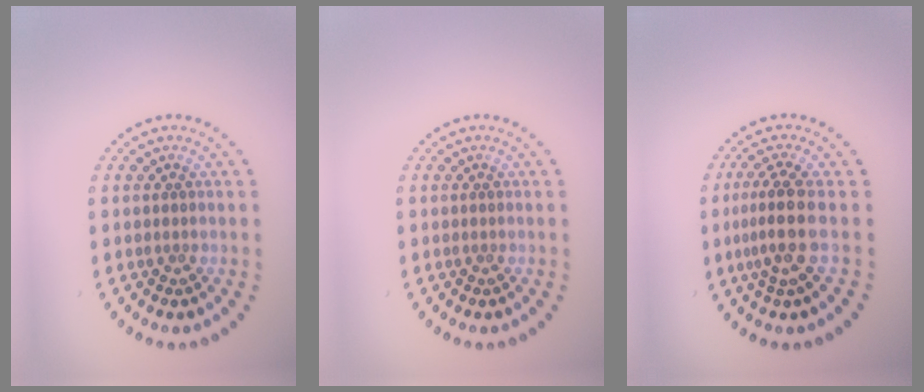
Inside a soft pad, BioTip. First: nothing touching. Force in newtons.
{"total": 0.0}
{"total": 3.2, "press": 2.4, "slide": 2.2}